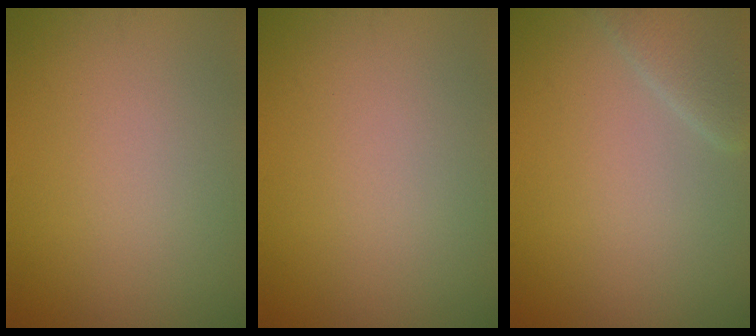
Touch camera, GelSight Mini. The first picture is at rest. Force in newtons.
{"total": 0.0}
{"total": 3.1, "press": 3.1, "slide": 0.2}